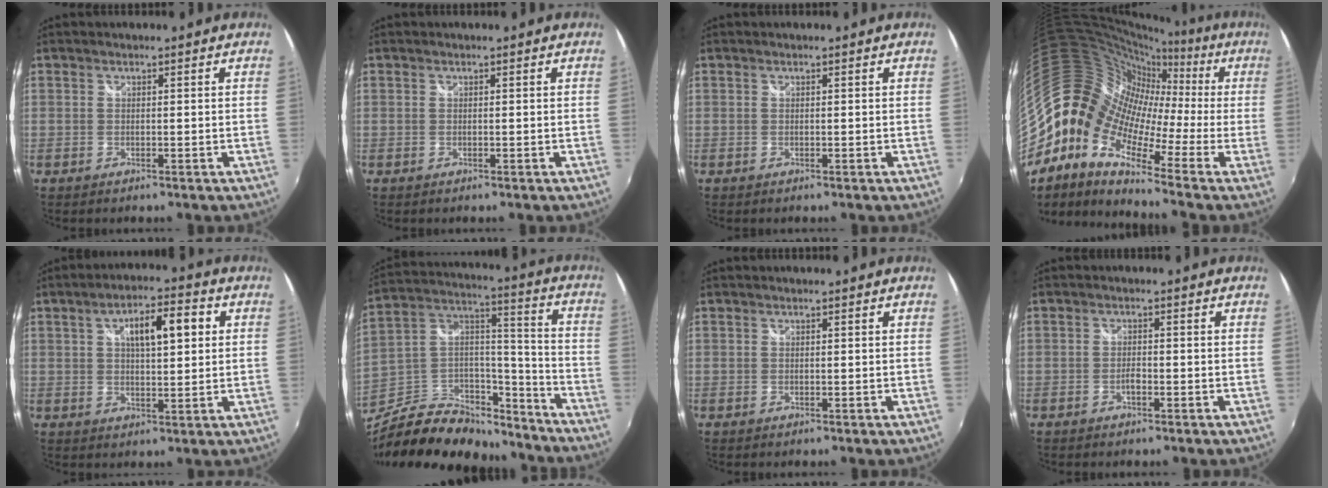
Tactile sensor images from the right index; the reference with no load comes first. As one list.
[{"total": 0.0}, {"total": 0.0}, {"total": 16.3, "force": [-2.0, 11.3, 11.5], "torque": [-0.188, 0.010, -0.068]}, {"total": 9.0, "force": [2.6, 3.2, 8.0], "torque": [-0.126, 0.019, 0.043]}, {"total": 24.5, "force": [-18.4, 11.7, 11.0], "torque": [-0.224, 0.051, -0.279]}, {"total": 0.0}, {"total": 1.3, "force": [-0.8, 0.5, 0.9], "torque": [-0.019, 0.001, -0.015]}]